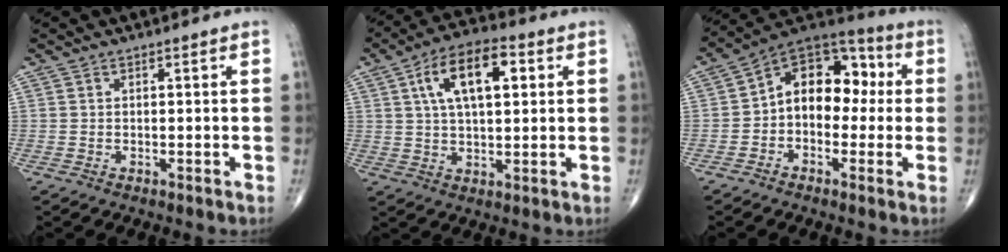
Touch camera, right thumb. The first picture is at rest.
{"total": 13.0, "force": [3.9, 6.1, 10.8], "torque": [-0.175, 0.010, 0.062]}
{"total": 14.0, "force": [0.2, 9.7, 10.2], "torque": [-0.107, 0.048, -0.016]}